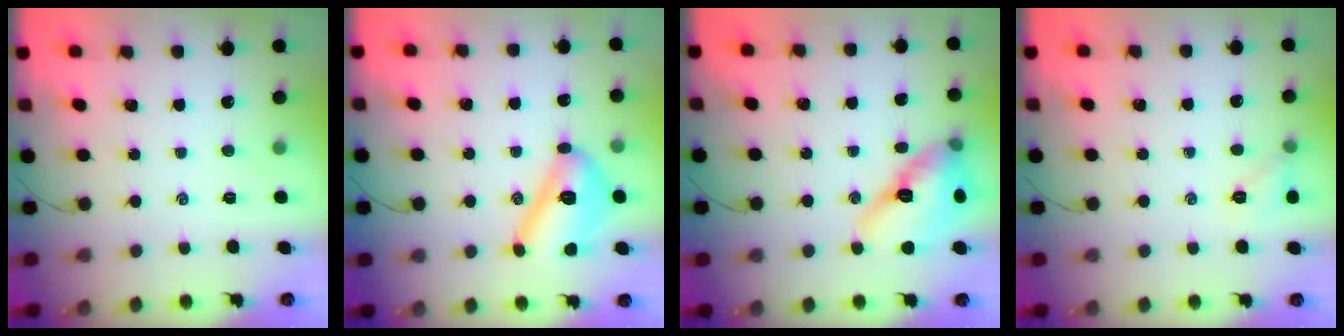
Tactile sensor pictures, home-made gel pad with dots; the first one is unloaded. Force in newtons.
{"total": 13.4, "press": 13.4, "slide": 1.2}
{"total": 16.4, "press": 16.0, "slide": 3.7}
{"total": 6.1, "press": 5.9, "slide": 1.4}